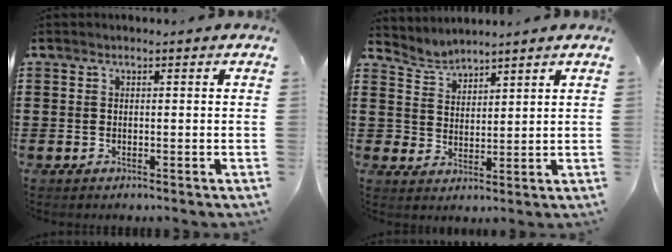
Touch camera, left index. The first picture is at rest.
{"total": 3.4, "force": [3.2, 0.9, -0.8], "torque": [-0.004, -0.013, 0.057]}